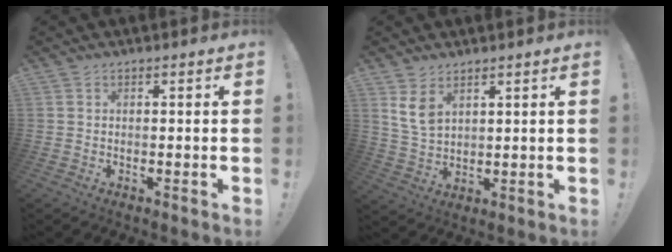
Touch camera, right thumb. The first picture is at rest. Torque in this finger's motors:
{"motor_torque": [0.03, 0.05, 0.43, 0.37, 0.02]}